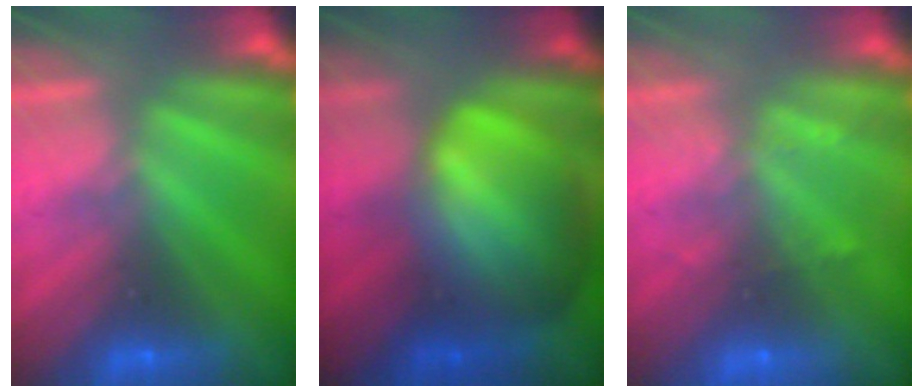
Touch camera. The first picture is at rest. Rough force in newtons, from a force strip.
{"total": 9.4}
{"total": 2.3}